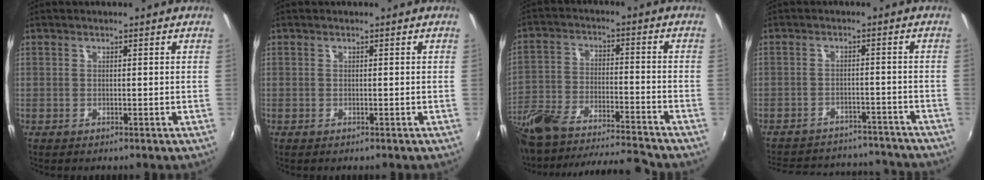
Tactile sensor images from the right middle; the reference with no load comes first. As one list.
[{"total": 0.0}, {"total": 19.9, "force": [-16.5, 4.3, 10.2], "torque": [-0.213, -0.046, -0.278]}, {"total": 20.8, "force": [-18.4, 7.1, 6.8], "torque": [-0.150, 0.029, -0.227]}]